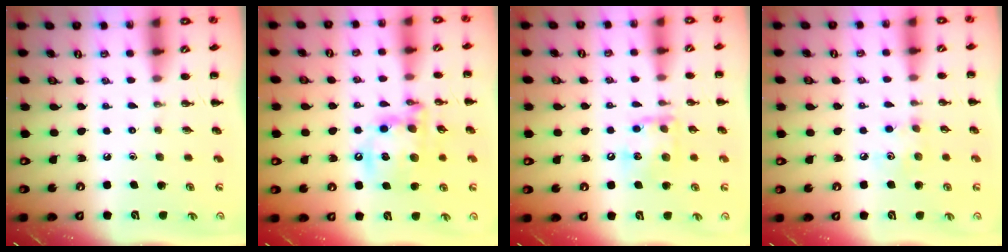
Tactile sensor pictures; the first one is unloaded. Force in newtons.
{"total": 14.2, "press": 13.8, "slide": 3.4}
{"total": 11.4, "press": 11.4, "slide": 1.2}
{"total": 5.5, "press": 5.4, "slide": 0.9}